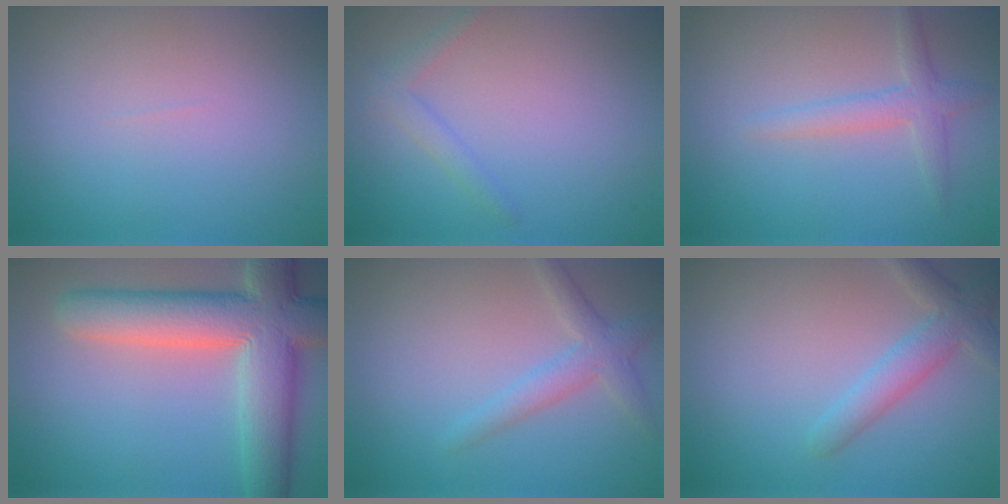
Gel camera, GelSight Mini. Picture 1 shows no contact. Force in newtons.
{"total": 1.6, "press": 1.6, "slide": 0.1}
{"total": 2.3, "press": 2.3, "slide": 0.1}
{"total": 10.3, "press": 10.2, "slide": 0.6}
{"total": 2.7, "press": 2.7, "slide": 0.1}
{"total": 3.3, "press": 3.3, "slide": 0.2}